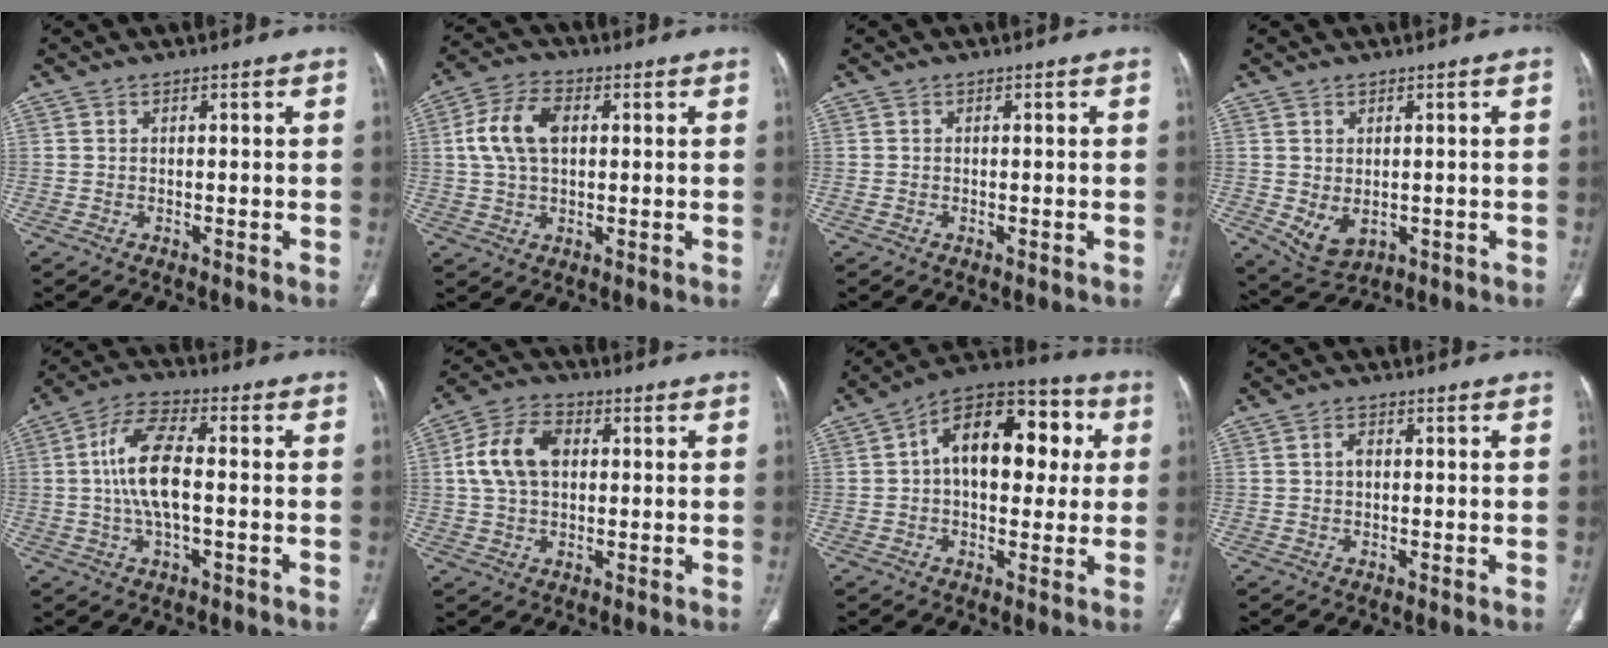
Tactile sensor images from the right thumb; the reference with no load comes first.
{"total": 9.7, "force": [1.7, 6.0, 7.4], "torque": [-0.149, 0.017, 0.030]}
{"total": 0.0}
{"total": 5.3, "force": [-0.6, 3.6, 3.9], "torque": [-0.062, -0.008, 0.011]}
{"total": 11.0, "force": [-0.1, 4.3, 10.1], "torque": [-0.210, 0.019, -0.007]}
{"total": 10.5, "force": [1.6, 7.0, 7.7], "torque": [-0.145, 0.019, 0.026]}
{"total": 19.0, "force": [3.3, 11.2, 14.9], "torque": [-0.175, 0.033, 0.038]}
{"total": 1.8, "force": [0.1, 1.3, 1.3], "torque": [-0.020, 0.006, 0.001]}